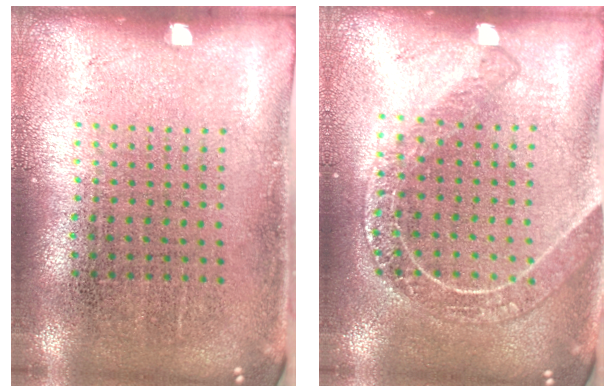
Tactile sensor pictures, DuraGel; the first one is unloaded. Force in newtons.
{"total": 1.8, "press": 1.6, "slide": 0.7}